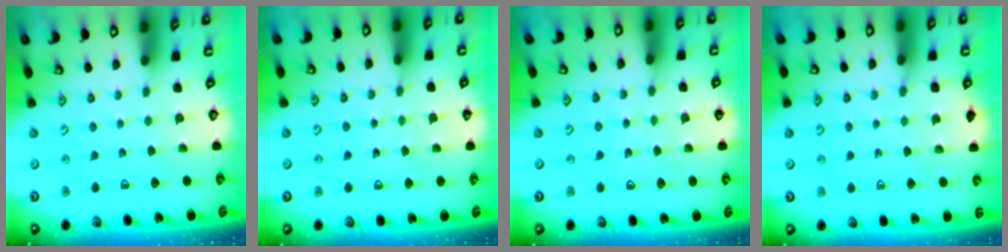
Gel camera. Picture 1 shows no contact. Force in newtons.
{"total": 3.1, "press": 3.0, "slide": 0.8}
{"total": 3.6, "press": 3.4, "slide": 1.1}
{"total": 5.8, "press": 5.7, "slide": 1.2}